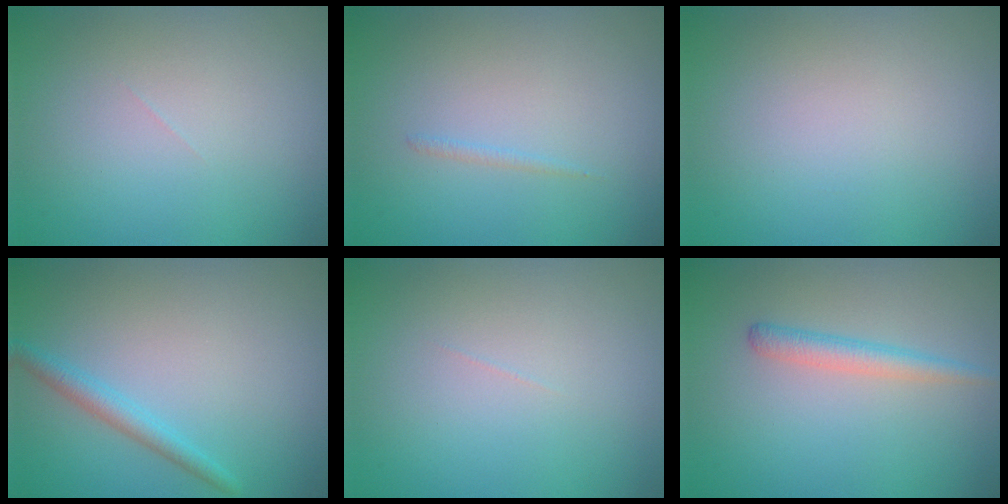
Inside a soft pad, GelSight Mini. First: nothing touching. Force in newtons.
{"total": 0.5, "press": 0.5, "slide": 0.1}
{"total": 0.0}
{"total": 2.0, "press": 2.0, "slide": 0.0}
{"total": 0.0}
{"total": 1.9, "press": 1.9, "slide": 0.1}